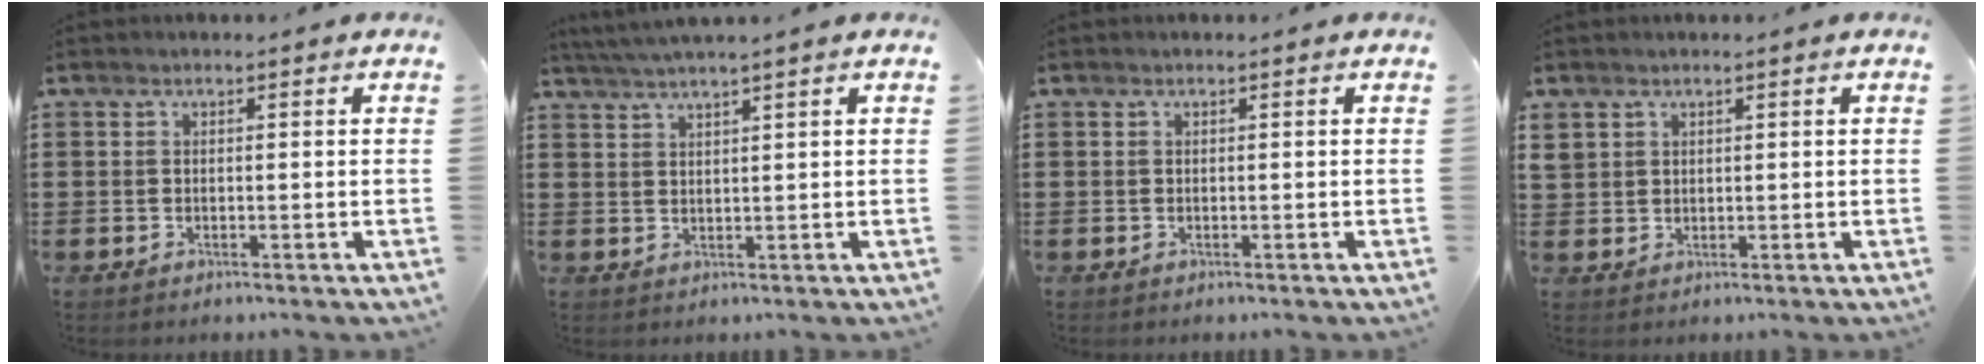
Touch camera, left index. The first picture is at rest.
{"total": 2.5, "force": [2.2, -0.6, 1.1], "torque": [-0.025, -0.001, 0.041]}
{"total": 0.0}
{"total": 1.7, "force": [1.1, 1.3, 0.3], "torque": [-0.012, 0.004, 0.022]}